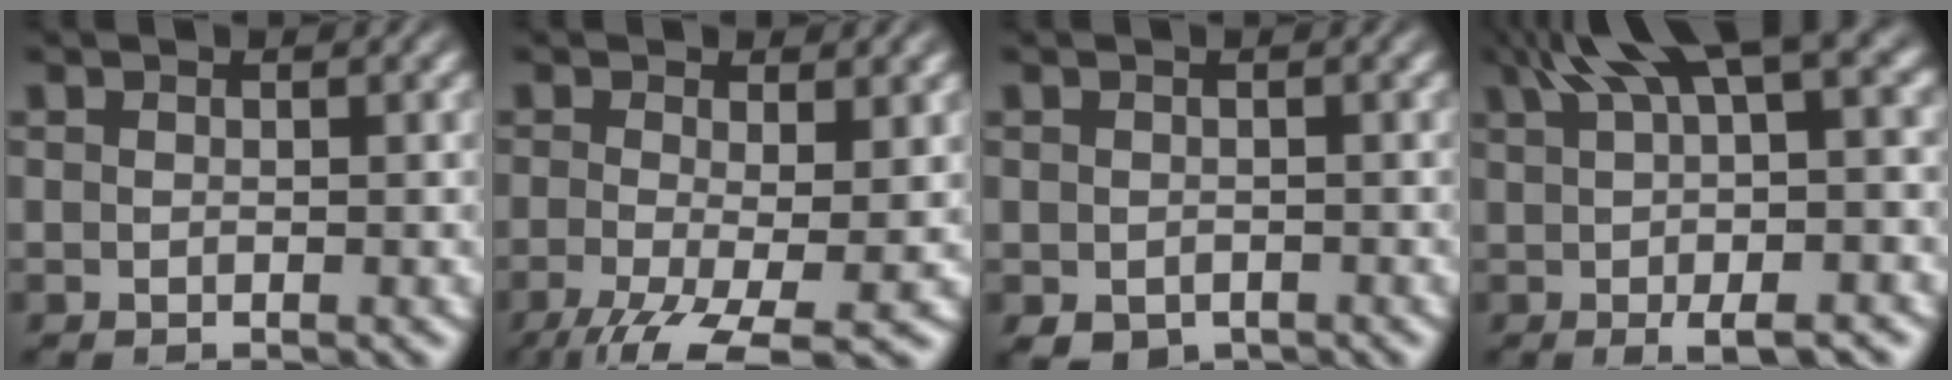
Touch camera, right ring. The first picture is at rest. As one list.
[{"total": 6.2, "force": [-3.3, 2.7, 4.5], "torque": [-0.099, -0.053, -0.033]}, {"total": 3.0, "force": [-2.2, 1.8, 1.1], "torque": [-0.026, -0.022, -0.021]}, {"total": 7.6, "force": [1.9, 1.8, 7.2], "torque": [-0.095, 0.023, 0.027]}]